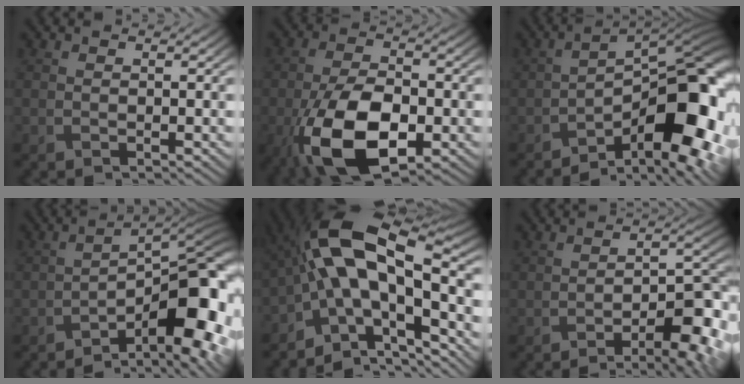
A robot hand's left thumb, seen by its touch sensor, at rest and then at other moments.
{"total": 13.1, "force": [-5.3, 6.4, 10.2], "torque": [-0.210, -0.023, -0.101]}
{"total": 13.4, "force": [-6.4, 5.2, 10.6], "torque": [-0.139, -0.003, -0.112]}
{"total": 11.0, "force": [-5.6, 3.3, 9.0], "torque": [-0.126, 0.005, -0.093]}
{"total": 15.8, "force": [-2.0, 6.5, 14.3], "torque": [-0.240, 0.023, -0.046]}
{"total": 7.4, "force": [-4.0, 2.0, 6.0], "torque": [-0.080, -0.006, -0.055]}